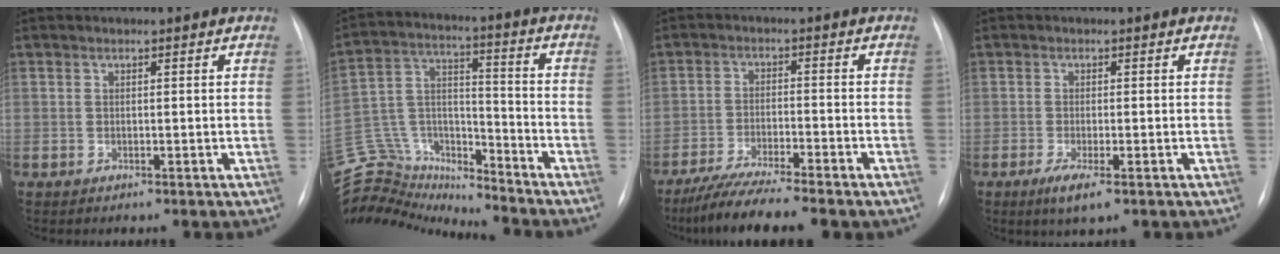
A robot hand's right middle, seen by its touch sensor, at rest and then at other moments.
{"total": 20.3, "force": [-19.2, 5.4, 4.0], "torque": [-0.113, 0.052, -0.318]}
{"total": 9.2, "force": [-7.6, 0.1, 5.2], "torque": [-0.090, -0.026, -0.127]}
{"total": 3.6, "force": [-1.8, 0.5, 3.0], "torque": [-0.057, -0.011, -0.031]}